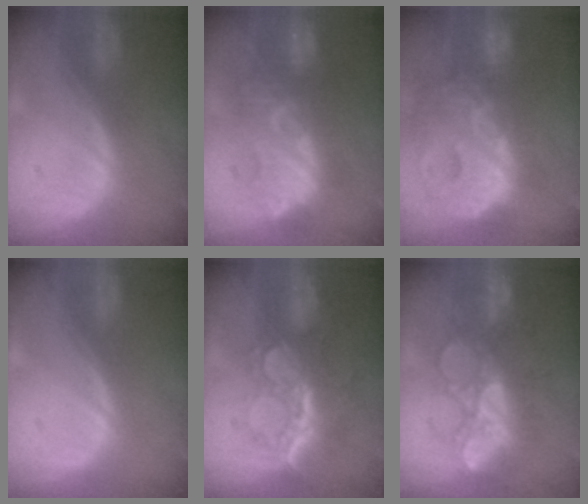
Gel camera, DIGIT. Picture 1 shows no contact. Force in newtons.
{"total": 9.9, "press": 9.9, "slide": 0.3}
{"total": 14.7, "press": 12.8, "slide": 7.4}
{"total": 0.0}
{"total": 9.2, "press": 7.7, "slide": 5.0}
{"total": 8.7, "press": 8.3, "slide": 2.4}